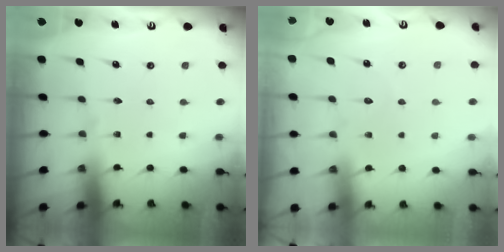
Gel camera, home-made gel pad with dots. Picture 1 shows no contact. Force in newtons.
{"total": 4.9, "press": 4.9, "slide": 0.7}